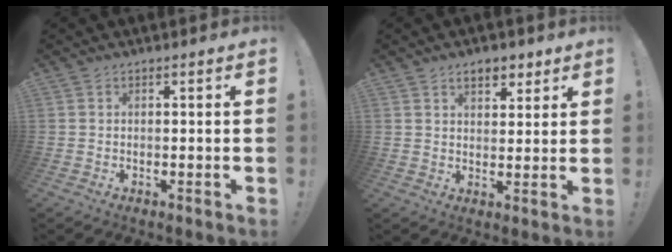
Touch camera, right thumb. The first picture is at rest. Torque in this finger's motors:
{"motor_torque": [0.16, 1.54, 0.01, -0.01, 0.00]}